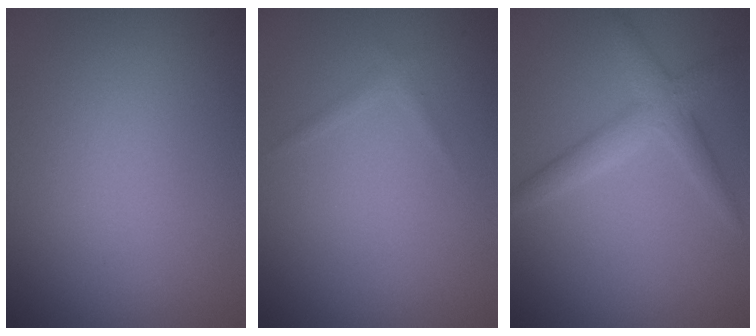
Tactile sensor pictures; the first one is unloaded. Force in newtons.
{"total": 0.7, "press": 0.7, "slide": 0.1}
{"total": 3.0, "press": 3.0, "slide": 0.1}